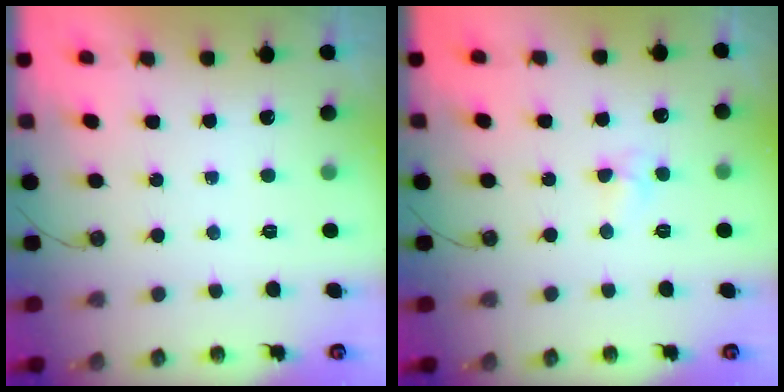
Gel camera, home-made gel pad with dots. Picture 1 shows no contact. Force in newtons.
{"total": 4.7, "press": 4.7, "slide": 0.7}